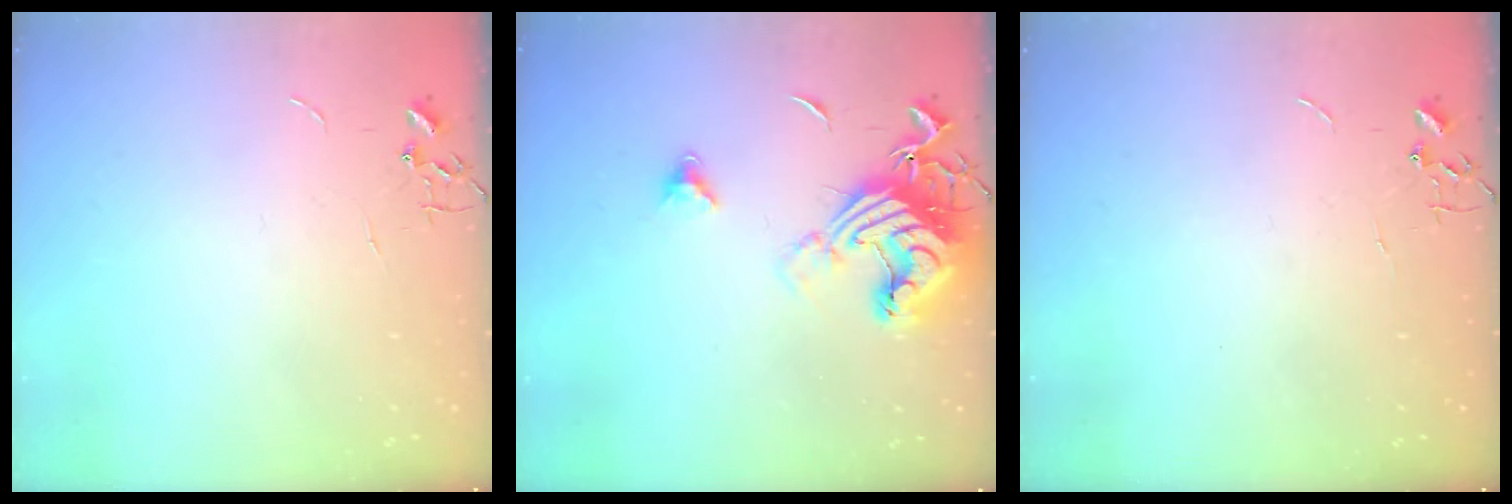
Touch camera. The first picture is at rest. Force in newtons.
{"total": 16.2, "press": 16.1, "slide": 2.0}
{"total": 0.0}